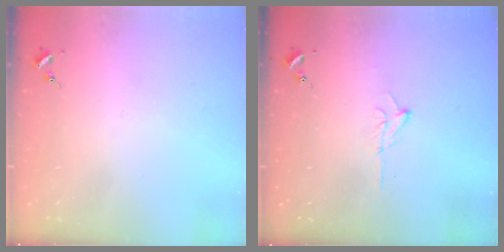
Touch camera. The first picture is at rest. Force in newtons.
{"total": 6.5, "press": 6.5, "slide": 0.8}